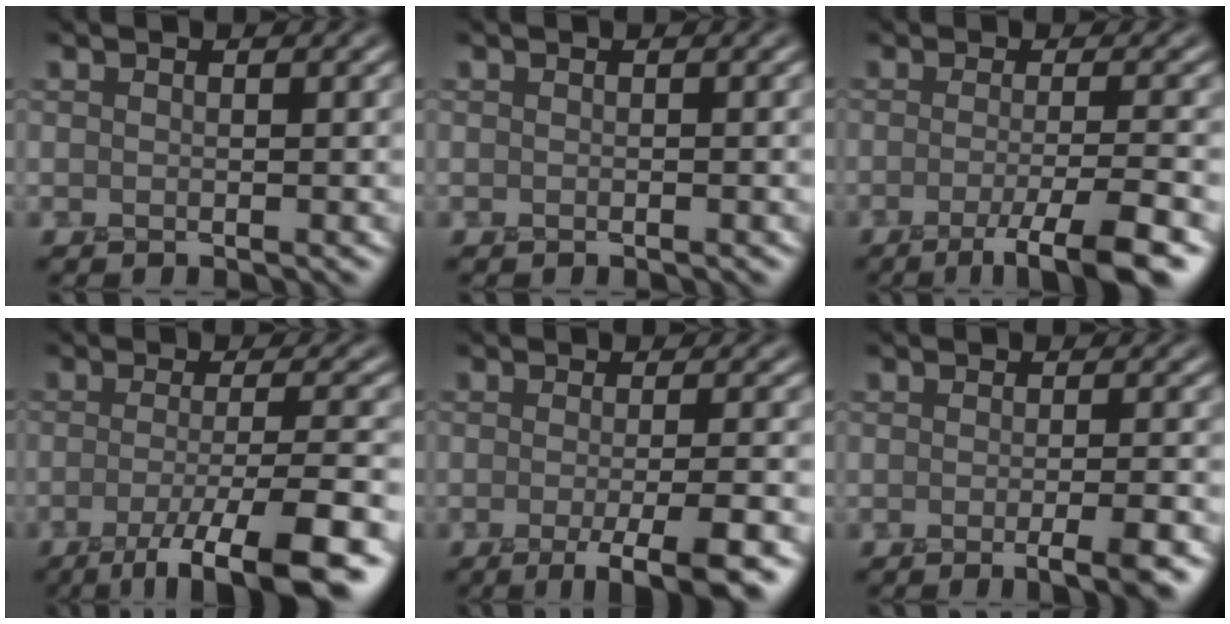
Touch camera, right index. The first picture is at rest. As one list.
[{"total": 0.0}, {"total": 5.7, "force": [-3.0, 1.0, 4.7], "torque": [-0.067, -0.006, -0.054]}, {"total": 7.9, "force": [-4.3, 1.5, 6.5], "torque": [-0.094, -0.006, -0.077]}, {"total": 6.9, "force": [-3.3, 1.6, 5.9], "torque": [-0.065, -0.012, -0.046]}, {"total": 3.4, "force": [-1.5, 0.7, 2.9], "torque": [-0.035, -0.007, -0.023]}]